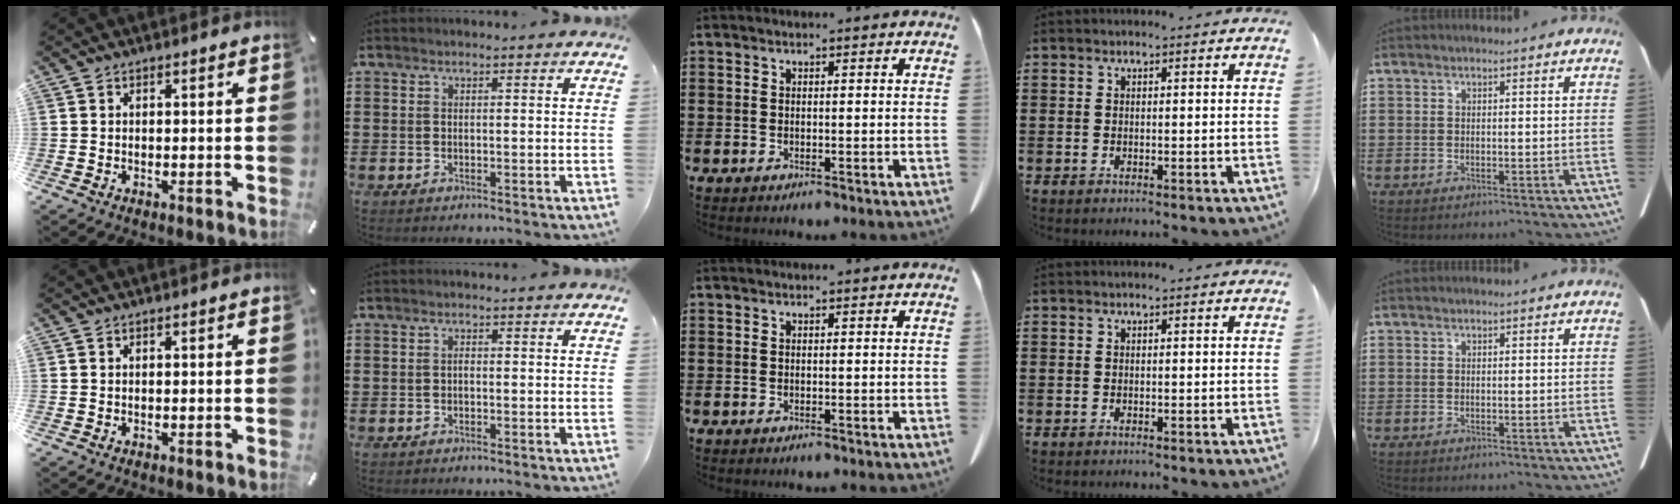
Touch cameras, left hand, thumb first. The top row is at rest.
{"index": {"total": 0.6, "force": [-0.3, 0.3, 0.5], "torque": [-0.012, -0.004, -0.004]}}